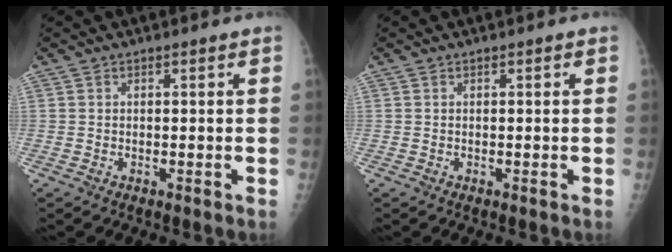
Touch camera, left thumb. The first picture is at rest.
{"total": 0.0}